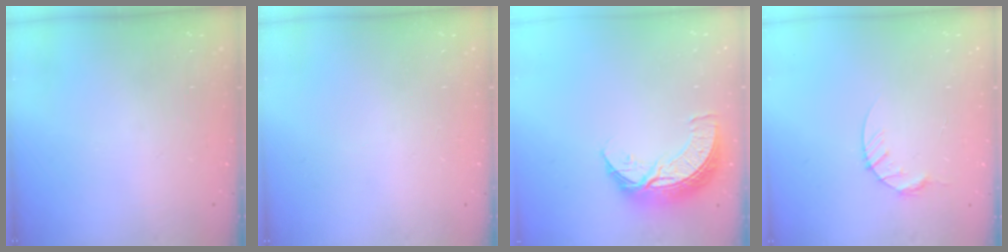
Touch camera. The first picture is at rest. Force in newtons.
{"total": 0.0}
{"total": 10.3, "press": 10.2, "slide": 0.7}
{"total": 5.1, "press": 5.0, "slide": 0.6}